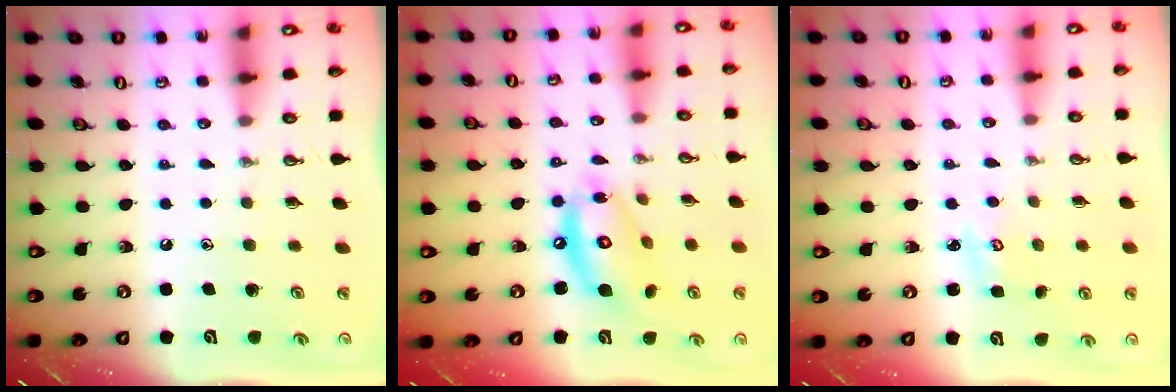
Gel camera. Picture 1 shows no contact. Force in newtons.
{"total": 14.2, "press": 14.2, "slide": 1.3}
{"total": 3.0, "press": 3.0, "slide": 0.3}